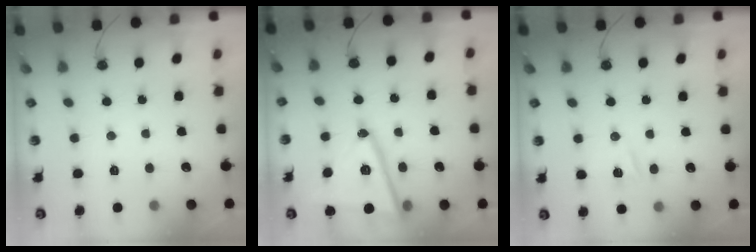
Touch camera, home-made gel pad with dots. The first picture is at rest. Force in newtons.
{"total": 16.3, "press": 16.2, "slide": 2.5}
{"total": 5.6, "press": 5.1, "slide": 2.4}